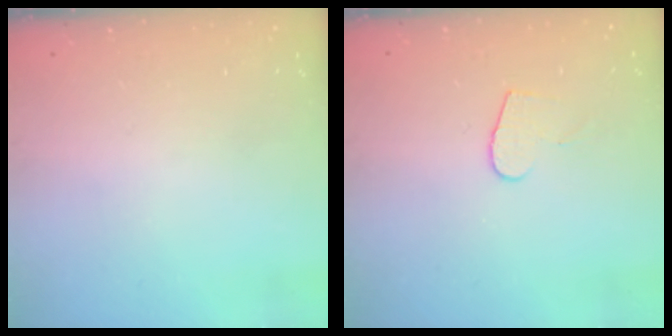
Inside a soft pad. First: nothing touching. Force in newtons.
{"total": 5.8, "press": 5.8, "slide": 0.4}